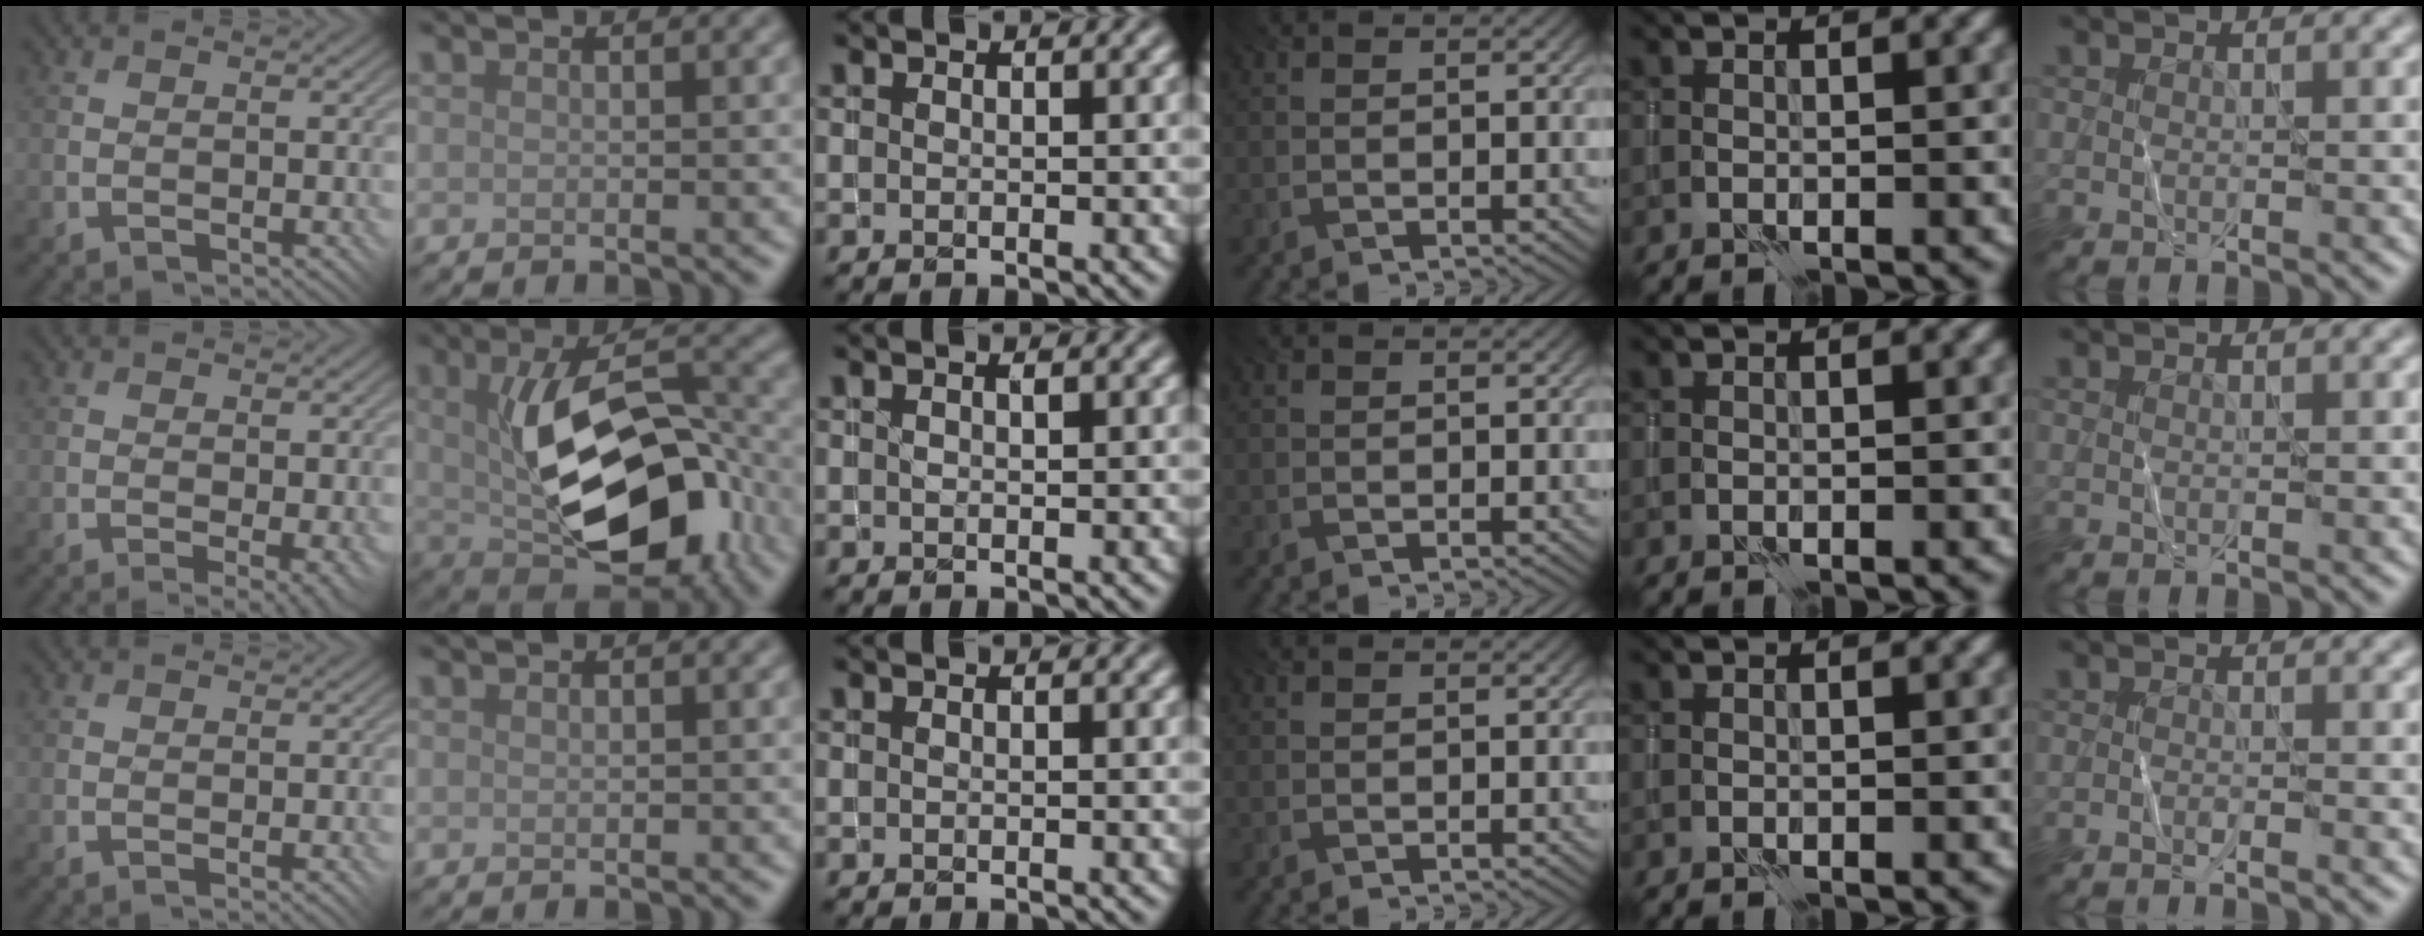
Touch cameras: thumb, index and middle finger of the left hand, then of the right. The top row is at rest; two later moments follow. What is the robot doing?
{"motion": "wrap", "object": "thread"}